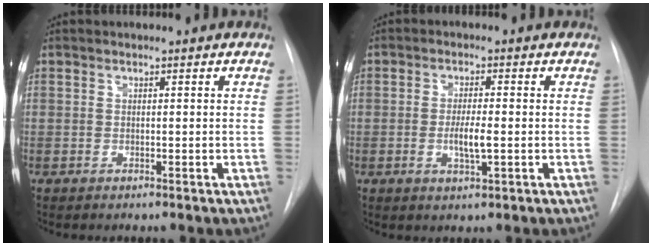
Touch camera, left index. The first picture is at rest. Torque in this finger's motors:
{"motor_torque": [0.17, 0.03, 0.07, 0.04]}